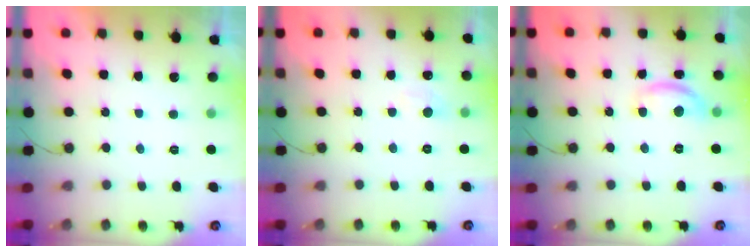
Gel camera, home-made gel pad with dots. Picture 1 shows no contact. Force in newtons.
{"total": 5.0, "press": 5.0, "slide": 0.6}
{"total": 10.0, "press": 10.0, "slide": 0.6}